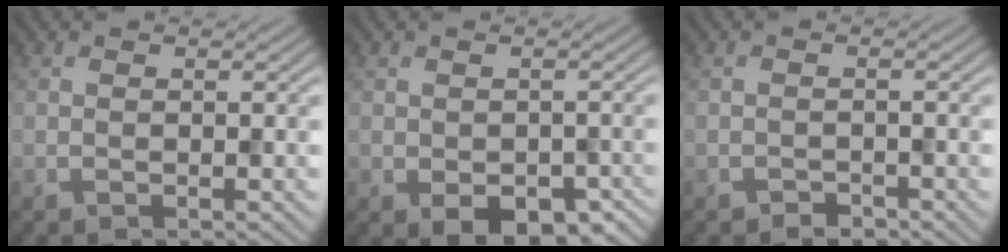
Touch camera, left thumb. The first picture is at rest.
{"total": 5.8, "force": [-2.9, 3.4, 3.8], "torque": [-0.050, -0.027, -0.029]}
{"total": 1.3, "force": [-1.1, 0.6, 0.4], "torque": [-0.005, -0.001, -0.023]}